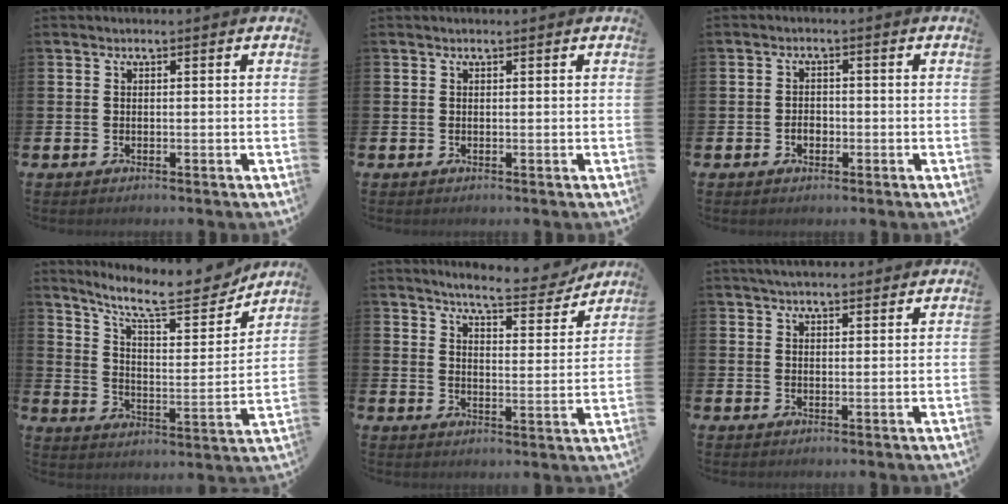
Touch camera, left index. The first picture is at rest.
{"total": 0.0}
{"total": 1.9, "force": [-0.6, 1.4, 1.2], "torque": [-0.015, 0.001, -0.016]}
{"total": 11.3, "force": [9.9, 2.3, 4.9], "torque": [-0.115, -0.066, 0.170]}
{"total": 6.5, "force": [6.2, 0.6, 1.8], "torque": [-0.048, -0.038, 0.105]}
{"total": 3.1, "force": [2.9, 0.7, 0.8], "torque": [-0.022, -0.004, 0.052]}